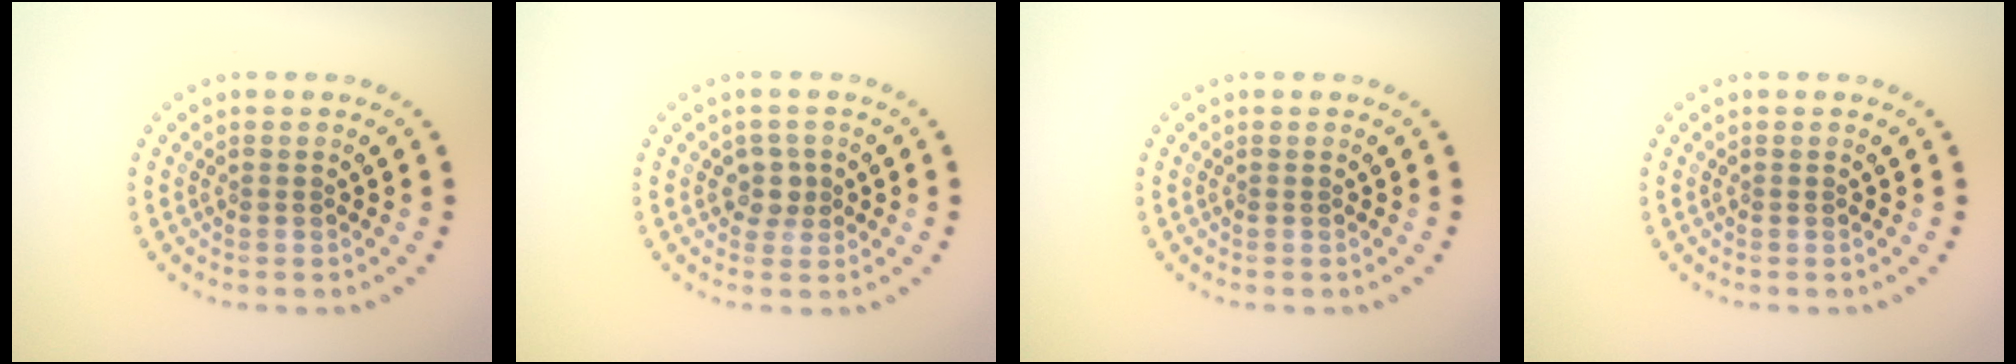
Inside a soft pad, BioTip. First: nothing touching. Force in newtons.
{"total": 1.8, "press": 1.5, "slide": 1.0}
{"total": 0.0}
{"total": 0.0}